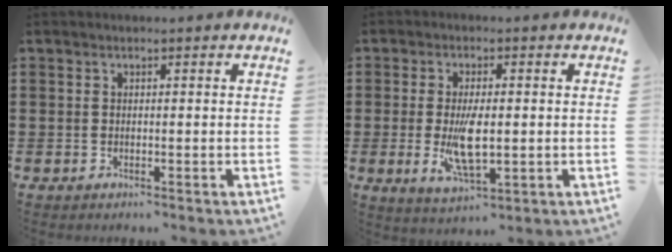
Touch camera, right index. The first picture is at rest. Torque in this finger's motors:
{"motor_torque": [1.84, 0.30, 0.83, 0.19]}